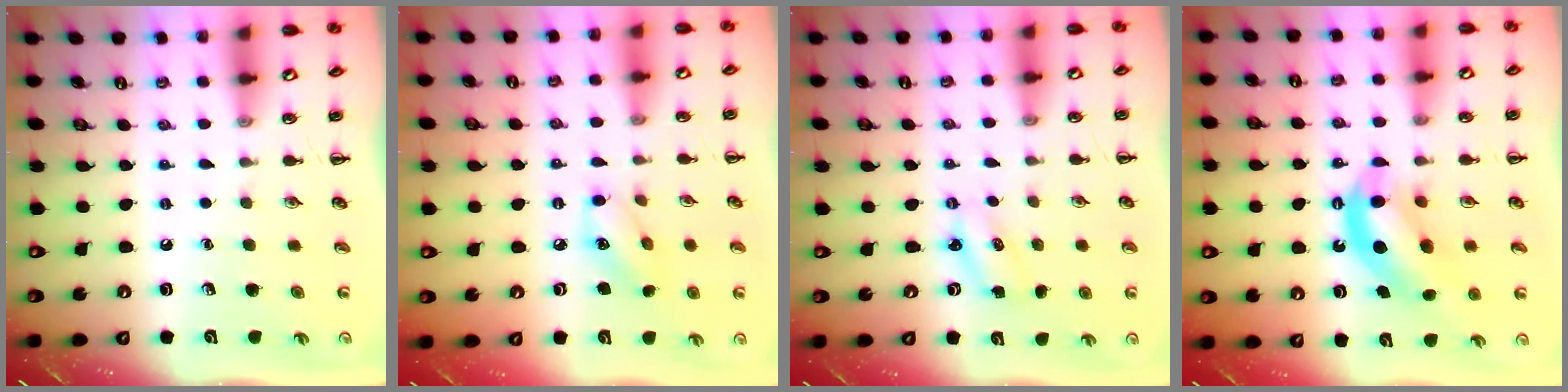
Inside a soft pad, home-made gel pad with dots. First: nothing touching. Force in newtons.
{"total": 7.3, "press": 7.3, "slide": 0.6}
{"total": 2.2, "press": 2.1, "slide": 0.6}
{"total": 10.5, "press": 10.1, "slide": 2.8}